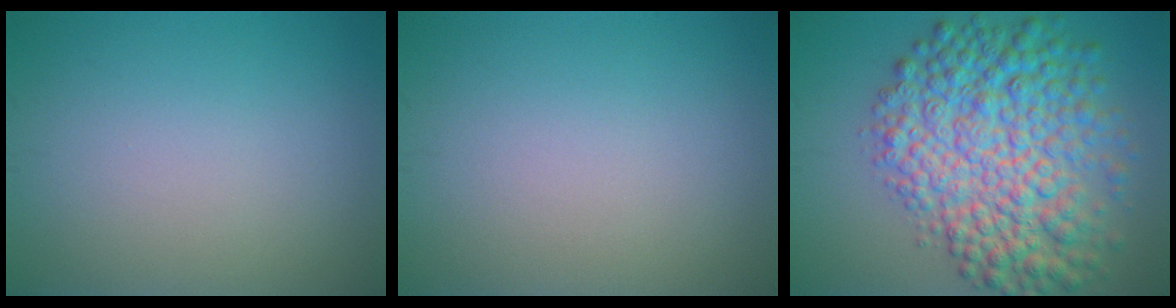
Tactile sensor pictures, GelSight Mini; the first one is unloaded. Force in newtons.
{"total": 0.0}
{"total": 10.4, "press": 10.4, "slide": 0.2}